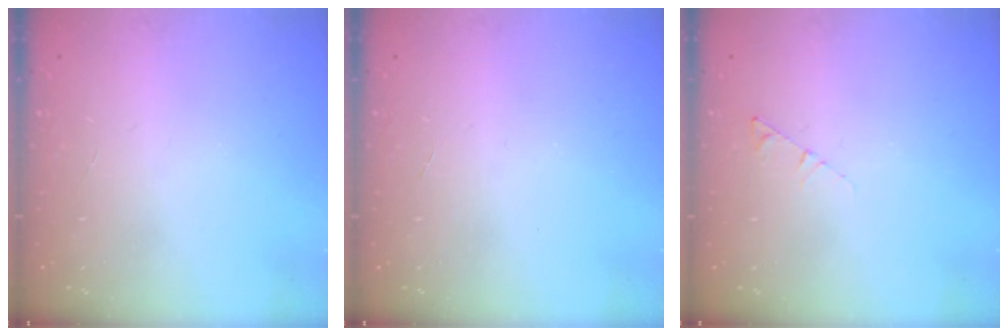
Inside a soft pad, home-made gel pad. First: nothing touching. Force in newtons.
{"total": 0.0}
{"total": 2.7, "press": 2.6, "slide": 0.3}